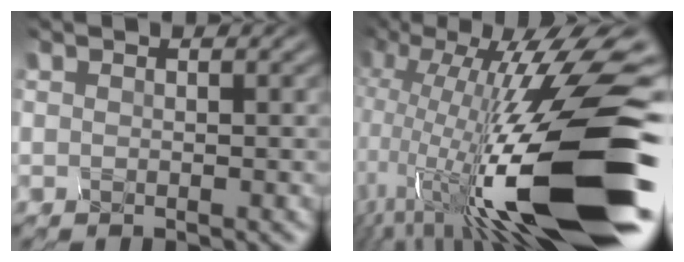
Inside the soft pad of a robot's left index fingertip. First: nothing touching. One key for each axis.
{"total": 17.7, "fx": -4.9, "fy": 3.8, "fz": 16.6, "tx": -0.296, "ty": 0.015, "tz": -0.089}